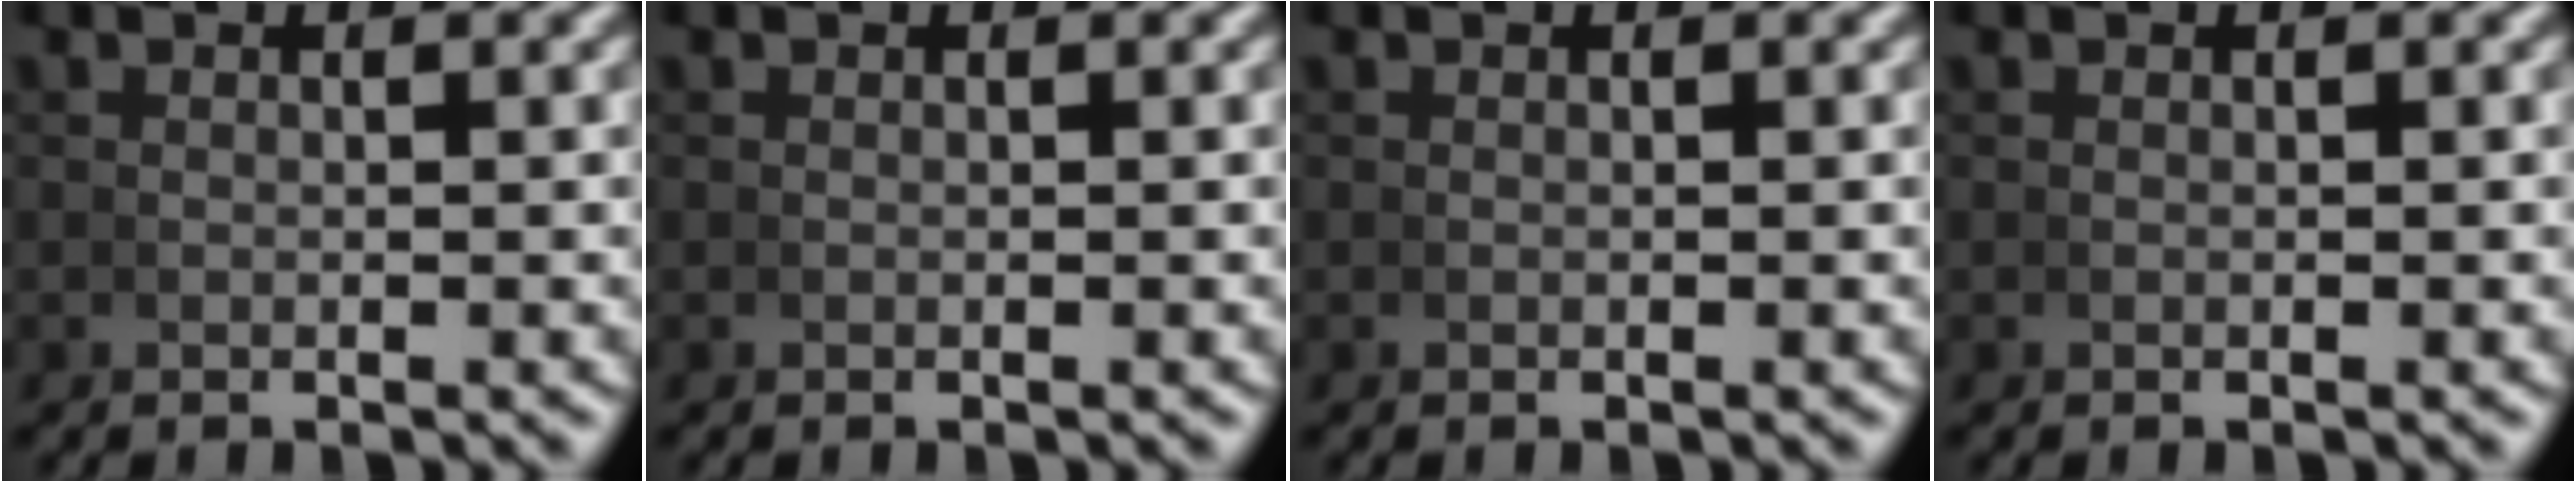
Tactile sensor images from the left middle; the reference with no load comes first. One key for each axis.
{"total": 0.0}
{"total": 0.0}
{"total": 0.0}